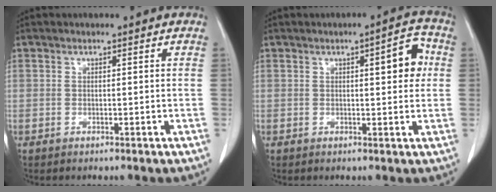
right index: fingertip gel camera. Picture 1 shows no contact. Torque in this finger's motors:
{"motor_torque": [0.13, 0.00, 0.11, 0.03]}